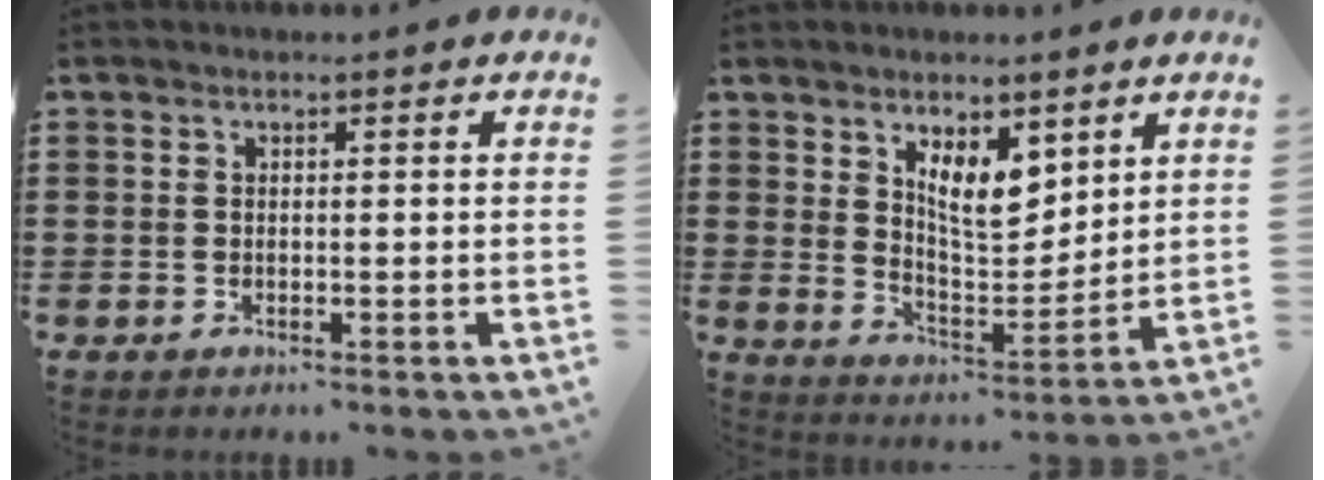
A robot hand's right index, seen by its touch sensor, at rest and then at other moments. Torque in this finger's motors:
{"motor_torque": [0.68, 0.56, 0.29, 0.06]}